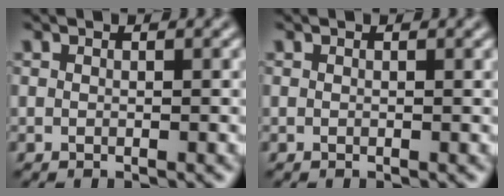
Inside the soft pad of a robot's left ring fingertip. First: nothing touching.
{"total": 0.0}